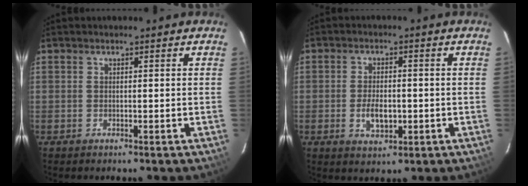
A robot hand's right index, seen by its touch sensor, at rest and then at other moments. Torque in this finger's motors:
{"motor_torque": [0.12, 0.03, 0.06, 0.03]}